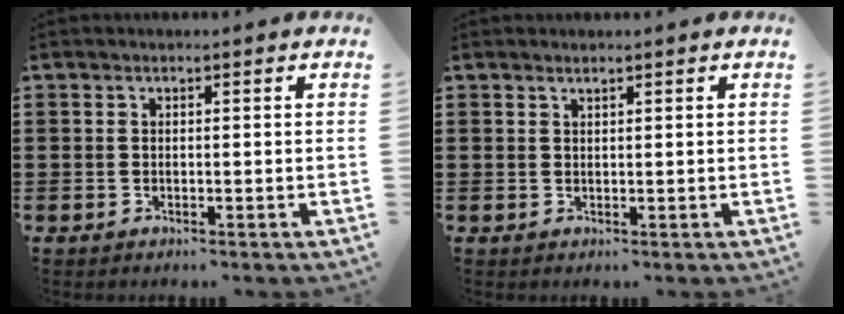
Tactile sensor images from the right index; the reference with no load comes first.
{"total": 0.7, "force": [0.7, 0.1, 0.2], "torque": [-0.005, -0.001, 0.013]}